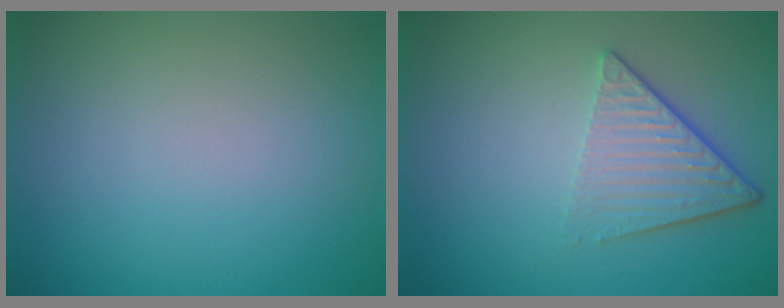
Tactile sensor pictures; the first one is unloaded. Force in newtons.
{"total": 4.3, "press": 3.1, "slide": 3.0}